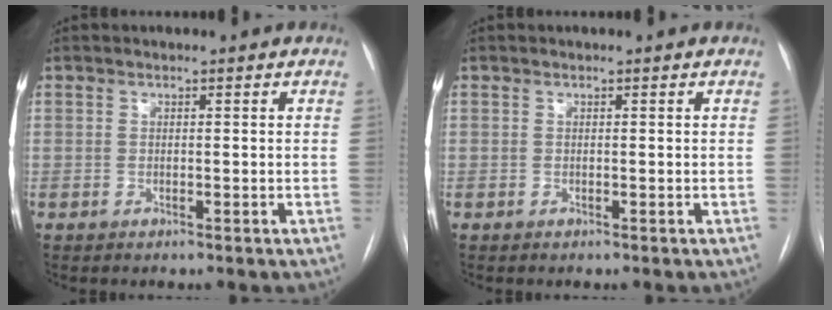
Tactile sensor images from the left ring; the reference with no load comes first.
{"total": 0.0}